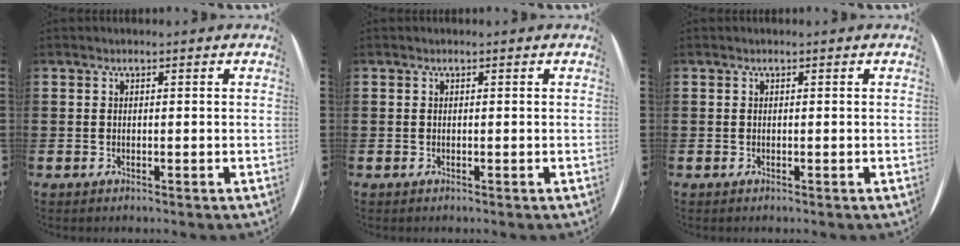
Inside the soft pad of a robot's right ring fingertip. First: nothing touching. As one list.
[{"total": 0.0}, {"total": 0.0}]